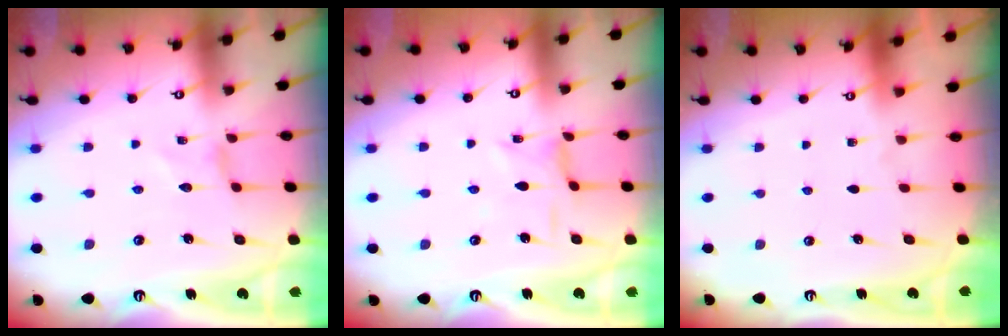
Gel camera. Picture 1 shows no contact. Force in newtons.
{"total": 1.7, "press": 1.6, "slide": 0.3}
{"total": 0.0}